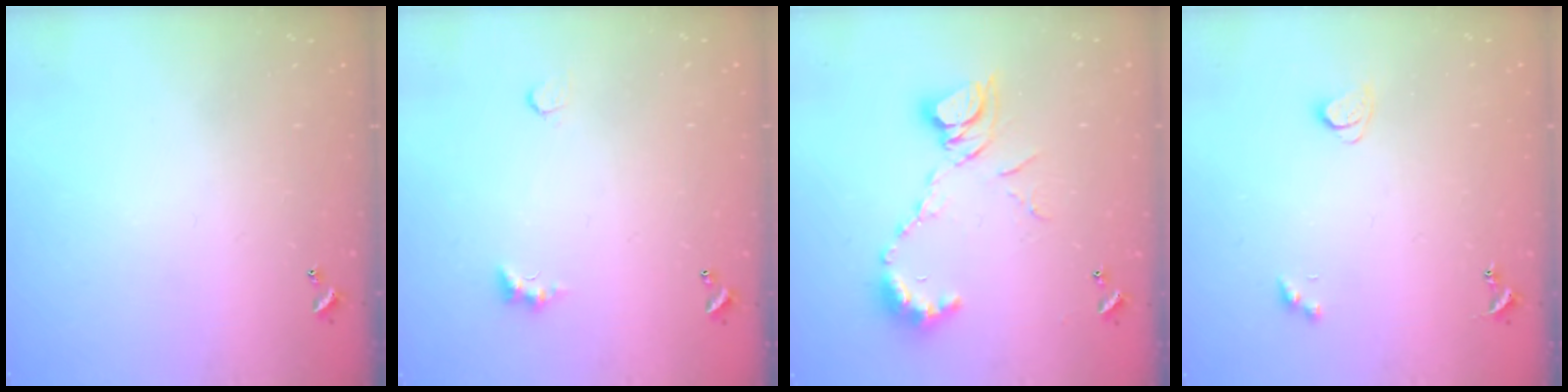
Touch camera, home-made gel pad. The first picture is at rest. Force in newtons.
{"total": 3.0, "press": 2.9, "slide": 0.7}
{"total": 11.6, "press": 11.6, "slide": 1.1}
{"total": 2.1, "press": 2.0, "slide": 0.7}